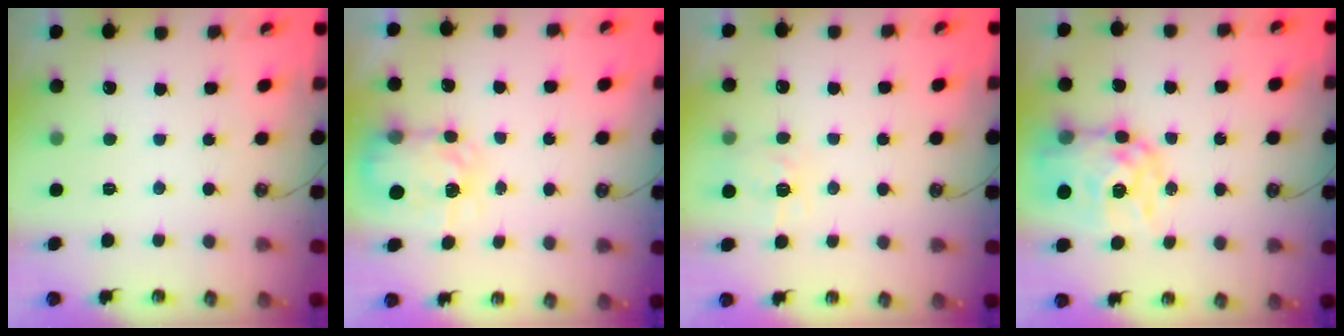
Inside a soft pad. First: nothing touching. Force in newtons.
{"total": 5.2, "press": 5.2, "slide": 0.4}
{"total": 5.5, "press": 5.5, "slide": 0.7}
{"total": 14.5, "press": 14.4, "slide": 1.5}